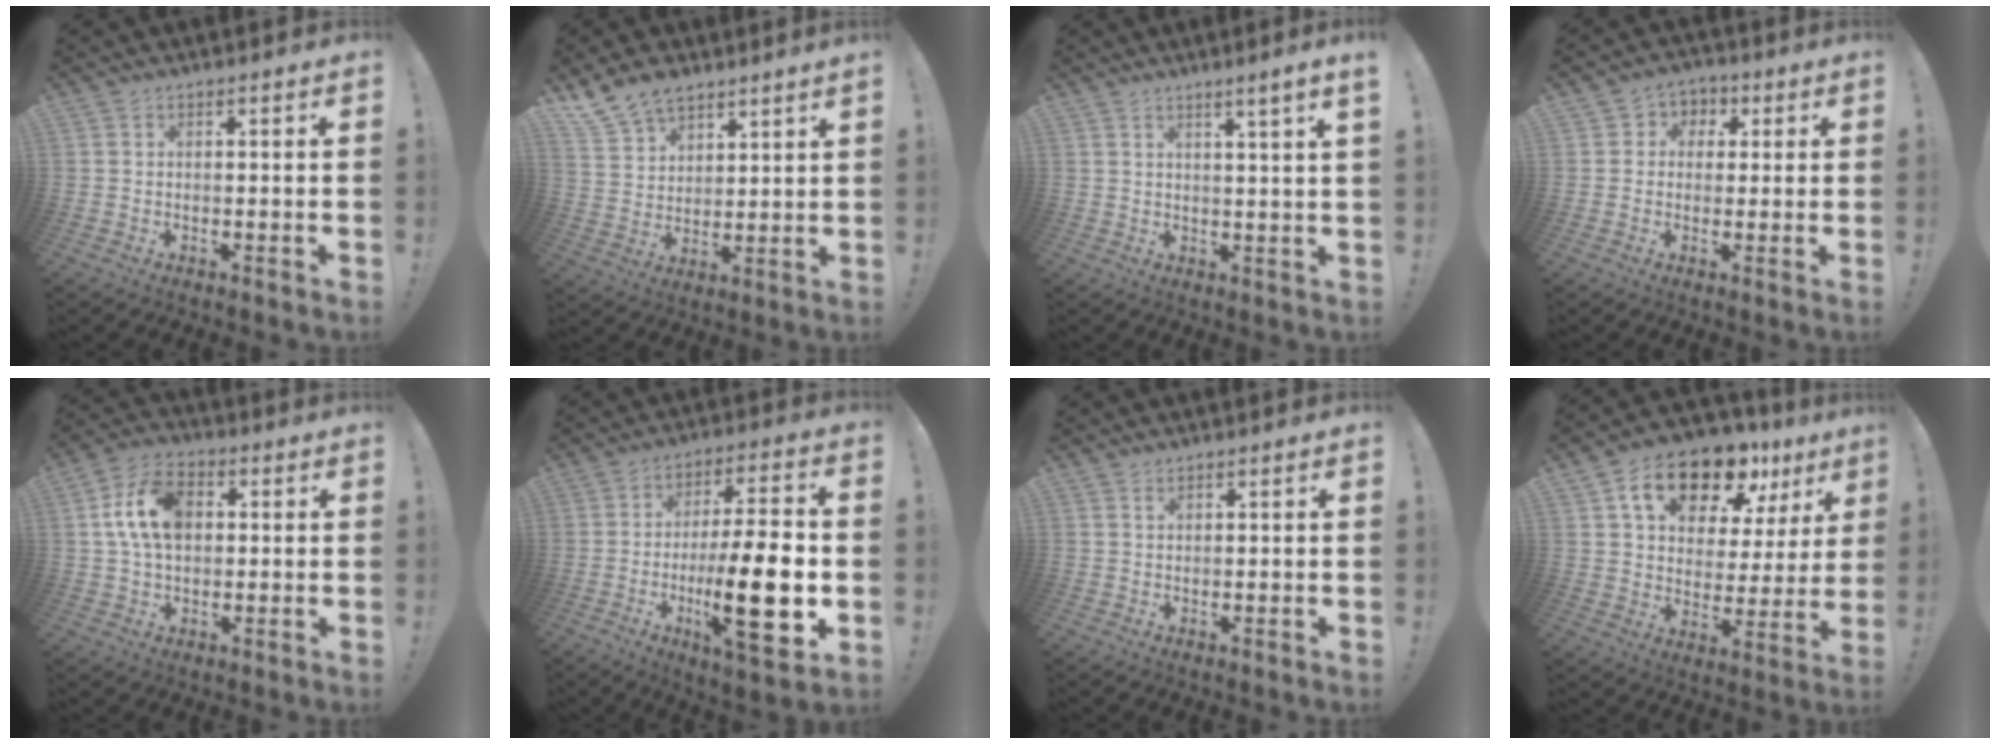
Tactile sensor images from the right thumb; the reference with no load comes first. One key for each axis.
{"total": 9.4, "fx": 8.0, "fy": 4.1, "fz": 2.8, "tx": -0.059, "ty": -0.054, "tz": 0.159}
{"total": 3.8, "fx": 2.4, "fy": -0.9, "fz": 2.9, "tx": -0.037, "ty": -0.017, "tz": 0.034}
{"total": 4.7, "fx": -0.6, "fy": 4.4, "fz": 1.3, "tx": -0.005, "ty": 0.010, "tz": -0.012}
{"total": 12.9, "fx": 2.1, "fy": 8.7, "fz": 9.4, "tx": -0.182, "ty": 0.015, "tz": 0.042}
{"total": 20.2, "fx": -4.2, "fy": 5.0, "fz": 19.1, "tx": -0.303, "ty": 0.001, "tz": -0.064}
{"total": 0.7, "fx": 0.6, "fy": 0.2, "fz": 0.3, "tx": -0.003, "ty": -0.002, "tz": 0.011}
{"total": 18.2, "fx": 11.7, "fy": 9.3, "fz": 10.3, "tx": -0.161, "ty": -0.073, "tz": 0.203}